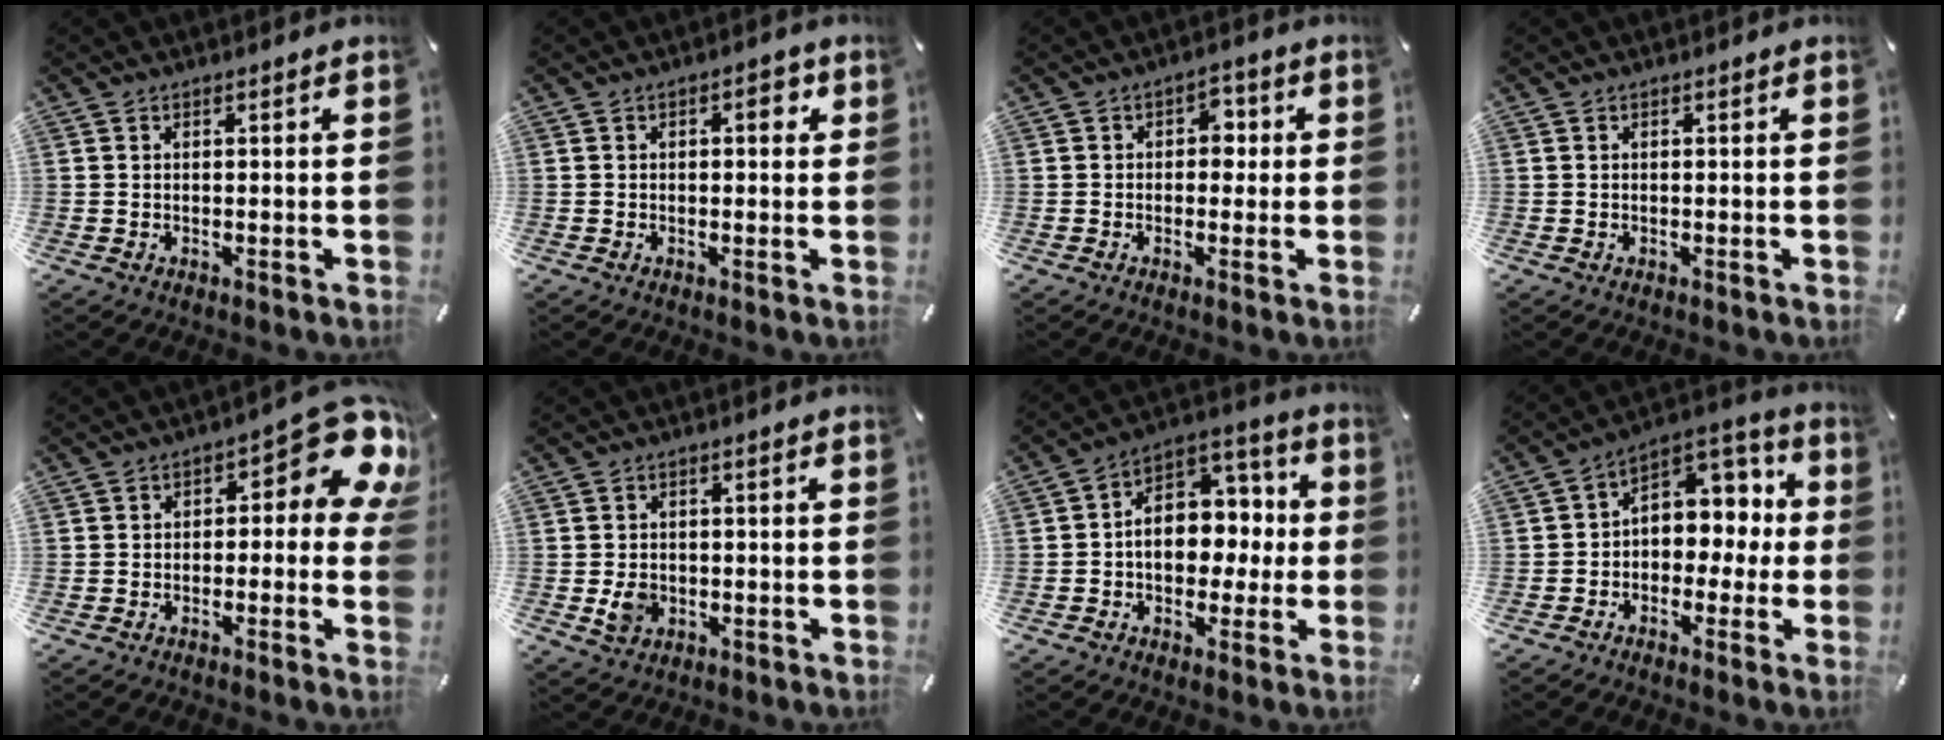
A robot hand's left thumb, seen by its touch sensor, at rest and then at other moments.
{"total": 3.0, "force": [0.4, 1.6, 2.4], "torque": [-0.026, 0.001, -0.001]}
{"total": 4.0, "force": [-0.1, 3.0, 2.6], "torque": [-0.020, 0.000, -0.014]}
{"total": 0.0}
{"total": 11.8, "force": [3.8, 5.4, 9.7], "torque": [-0.123, -0.027, 0.067]}
{"total": 4.4, "force": [-0.8, 3.7, 2.2], "torque": [-0.034, -0.005, -0.018]}
{"total": 10.6, "force": [-0.8, 9.0, 5.5], "torque": [-0.084, 0.002, -0.012]}
{"total": 7.4, "force": [0.5, 6.7, 2.9], "torque": [-0.041, -0.006, 0.010]}